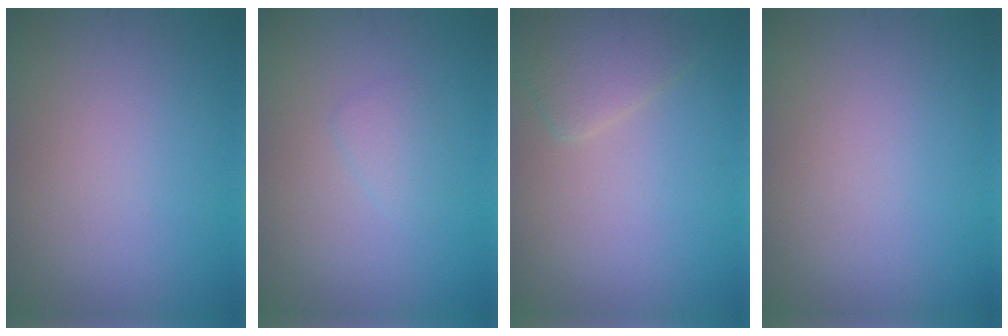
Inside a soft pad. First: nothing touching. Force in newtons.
{"total": 1.1, "press": 1.1, "slide": 0.1}
{"total": 2.5, "press": 2.5, "slide": 0.2}
{"total": 0.0}